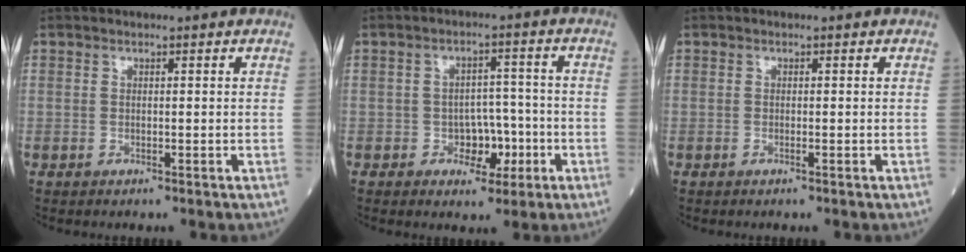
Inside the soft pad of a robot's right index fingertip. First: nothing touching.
{"total": 5.2, "force": [-2.1, 3.4, 3.3], "torque": [-0.042, 0.013, -0.030]}
{"total": 0.0}